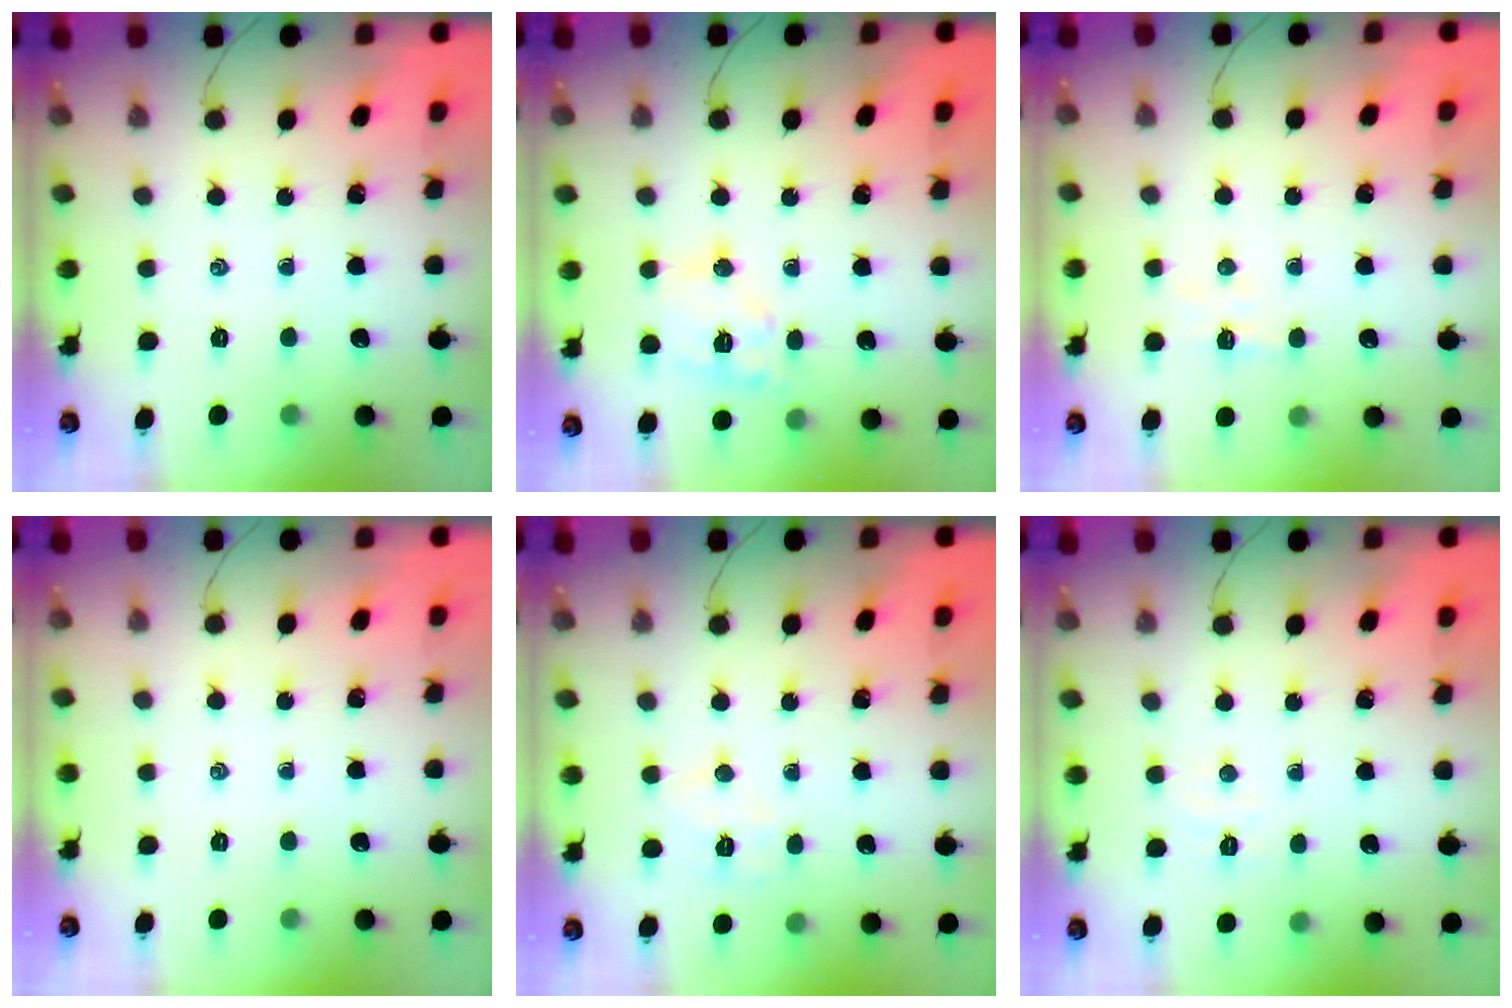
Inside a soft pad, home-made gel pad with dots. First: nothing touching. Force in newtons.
{"total": 11.3, "press": 11.3, "slide": 1.0}
{"total": 4.7, "press": 4.6, "slide": 1.2}
{"total": 0.0}
{"total": 5.9, "press": 5.8, "slide": 1.2}
{"total": 3.8, "press": 3.7, "slide": 1.0}